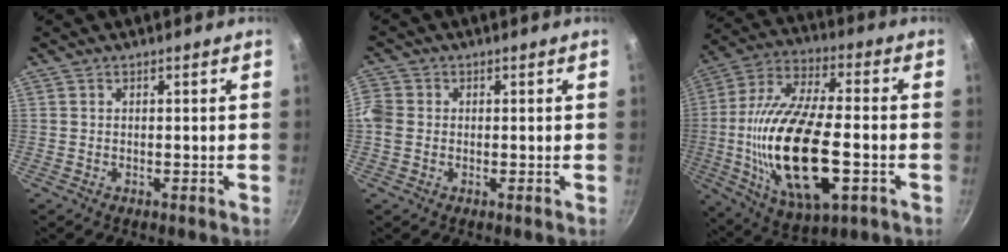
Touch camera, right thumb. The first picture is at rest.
{"total": 4.4, "force": [-0.1, 3.7, 2.3], "torque": [-0.057, 0.008, -0.005]}
{"total": 24.4, "force": [-4.4, 10.1, 21.8], "torque": [-0.438, 0.014, -0.064]}